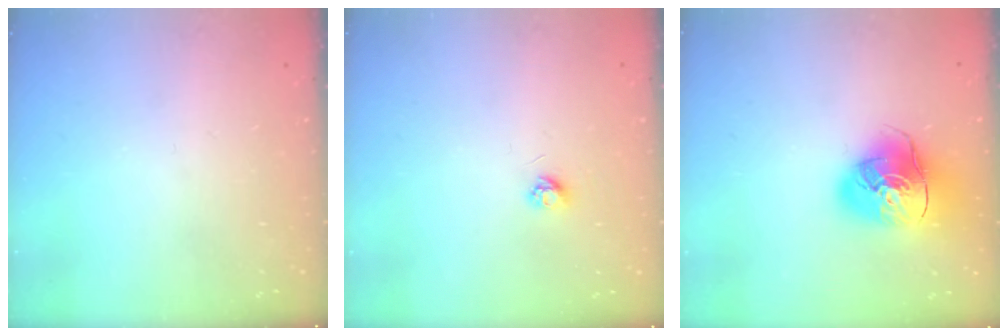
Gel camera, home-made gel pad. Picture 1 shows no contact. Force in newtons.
{"total": 3.2, "press": 3.2, "slide": 0.4}
{"total": 16.2, "press": 16.0, "slide": 2.4}